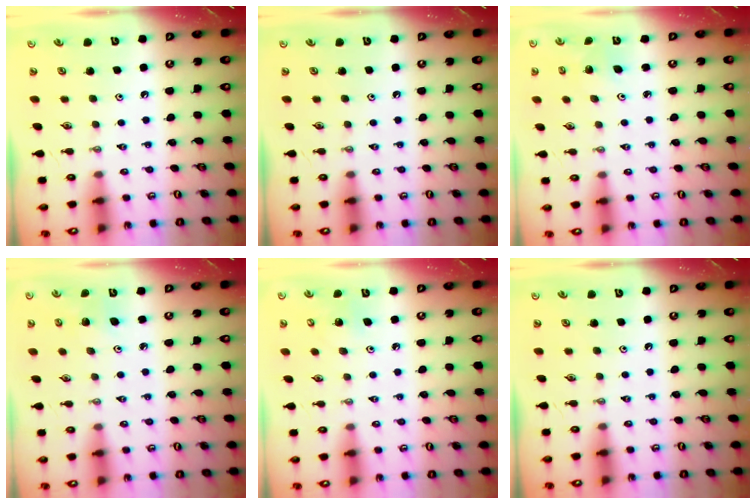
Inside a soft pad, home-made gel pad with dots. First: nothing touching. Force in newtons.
{"total": 0.0}
{"total": 2.3, "press": 2.3, "slide": 0.2}
{"total": 4.7, "press": 4.7, "slide": 0.2}
{"total": 5.0, "press": 5.0, "slide": 0.3}
{"total": 0.0}